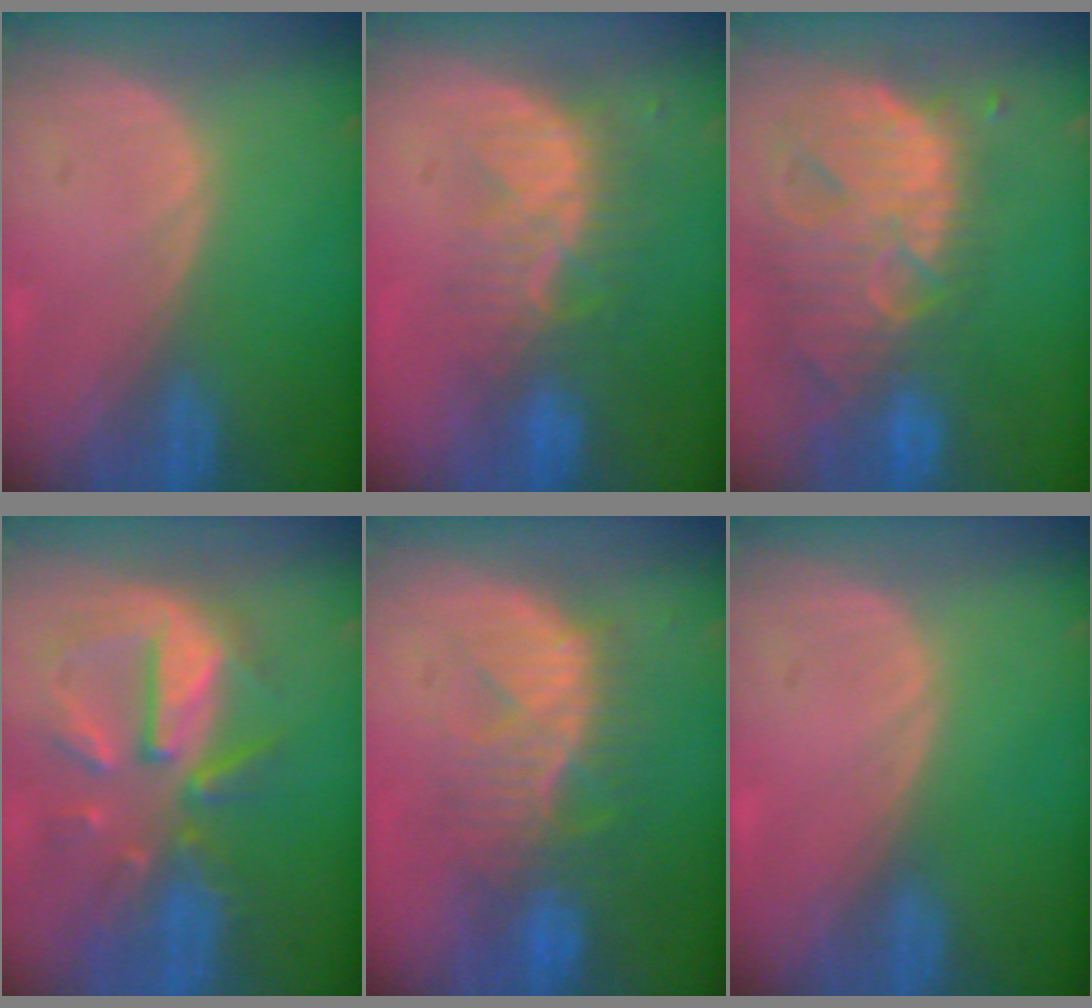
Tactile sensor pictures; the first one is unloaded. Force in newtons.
{"total": 8.1, "press": 7.4, "slide": 3.5}
{"total": 13.9, "press": 11.7, "slide": 7.5}
{"total": 10.2, "press": 9.3, "slide": 4.2}
{"total": 9.3, "press": 8.8, "slide": 3.0}
{"total": 0.0}